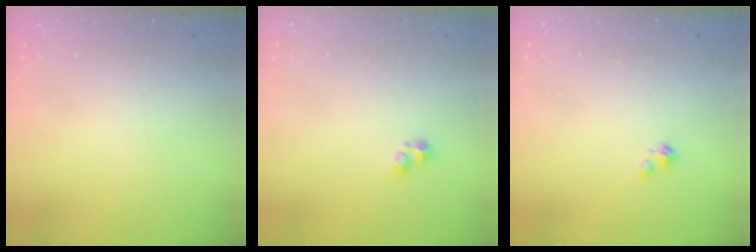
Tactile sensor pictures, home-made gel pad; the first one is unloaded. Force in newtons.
{"total": 1.9, "press": 1.8, "slide": 0.5}
{"total": 1.4, "press": 1.4, "slide": 0.2}